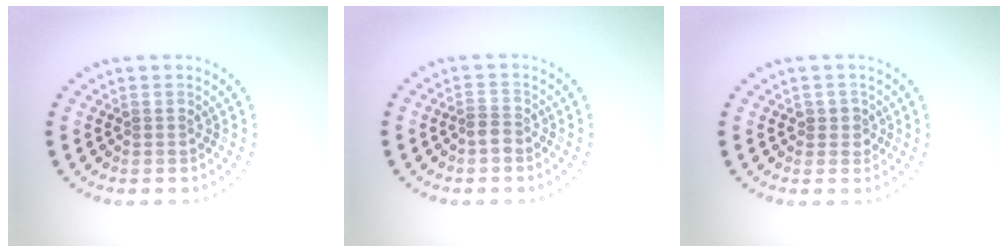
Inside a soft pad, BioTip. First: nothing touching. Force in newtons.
{"total": 1.7, "press": 1.4, "slide": 0.9}
{"total": 1.3, "press": 1.1, "slide": 0.5}